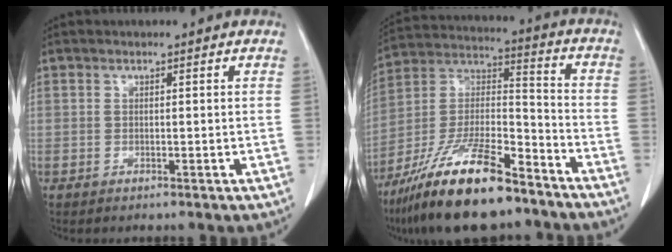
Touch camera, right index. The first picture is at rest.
{"total": 19.2, "force": [-14.0, 4.0, 12.5], "torque": [-0.258, -0.012, -0.254]}